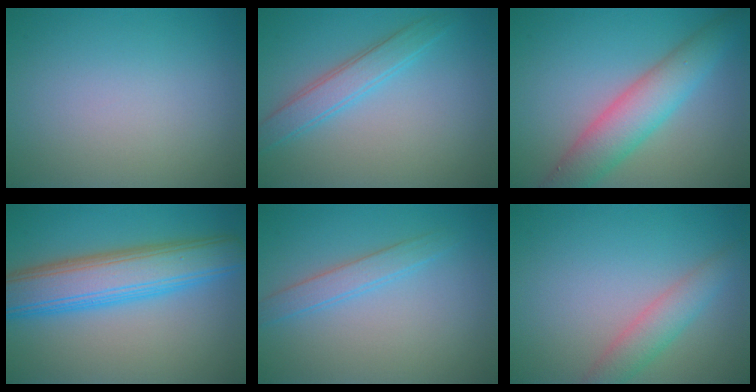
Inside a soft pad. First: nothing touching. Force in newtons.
{"total": 3.0, "press": 3.0, "slide": 0.1}
{"total": 5.6, "press": 5.6, "slide": 0.1}
{"total": 7.9, "press": 7.9, "slide": 0.1}
{"total": 2.1, "press": 2.1, "slide": 0.1}
{"total": 2.9, "press": 2.9, "slide": 0.1}